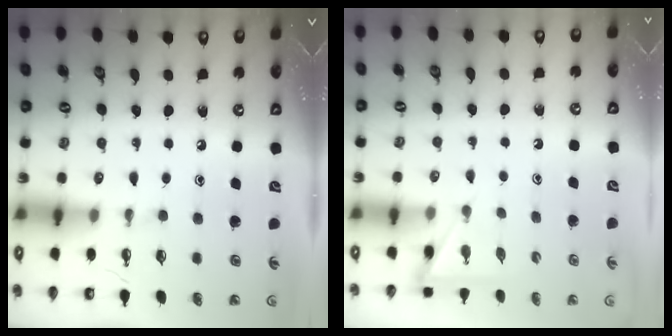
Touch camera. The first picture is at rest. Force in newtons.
{"total": 3.1, "press": 3.0, "slide": 0.3}